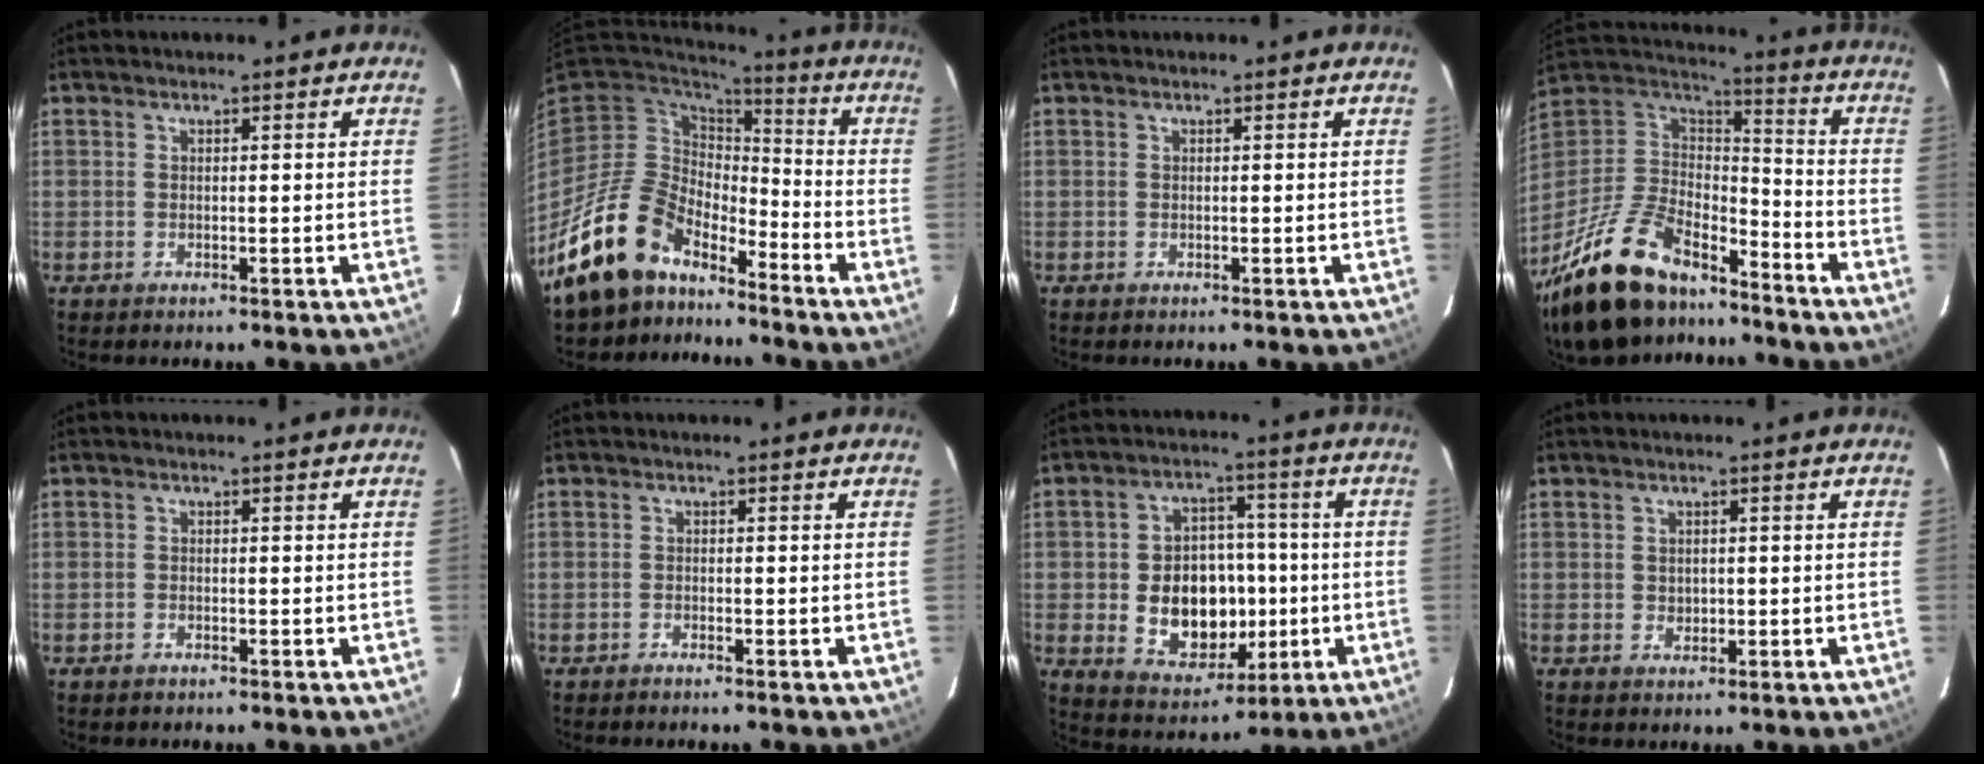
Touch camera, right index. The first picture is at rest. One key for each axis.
{"total": 15.1, "fx": -12.1, "fy": 7.5, "fz": 4.9, "tx": -0.116, "ty": 0.007, "tz": -0.218}
{"total": 0.0}
{"total": 27.7, "fx": -19.9, "fy": 11.8, "fz": 15.1, "tx": -0.323, "ty": -0.014, "tz": -0.334}
{"total": 0.6, "fx": -0.5, "fy": 0.3, "fz": 0.0, "tx": -0.002, "ty": 0.002, "tz": -0.011}
{"total": 0.8, "fx": -0.7, "fy": 0.0, "fz": 0.2, "tx": -0.007, "ty": -0.001, "tz": -0.016}
{"total": 14.2, "fx": -1.9, "fy": 10.7, "fz": 9.2, "tx": -0.188, "ty": 0.014, "tz": -0.005}
{"total": 1.5, "fx": 0.2, "fy": 1.4, "fz": 0.5, "tx": -0.002, "ty": 0.002, "tz": 0.006}